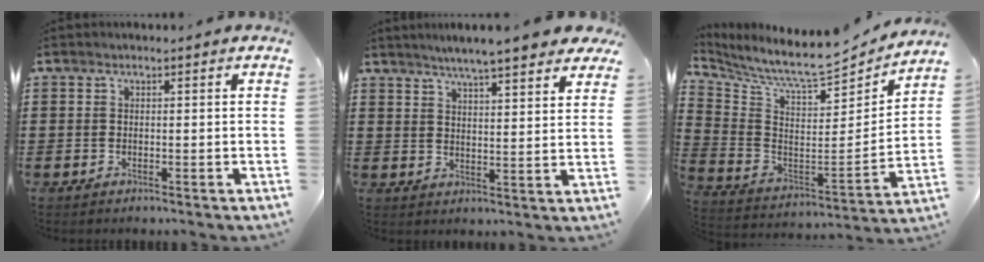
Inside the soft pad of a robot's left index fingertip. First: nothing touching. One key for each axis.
{"total": 5.3, "fx": 4.8, "fy": -0.1, "fz": 2.2, "tx": -0.061, "ty": -0.017, "tz": 0.083}
{"total": 8.7, "fx": 7.9, "fy": 0.7, "fz": 3.5, "tx": -0.098, "ty": -0.071, "tz": 0.130}